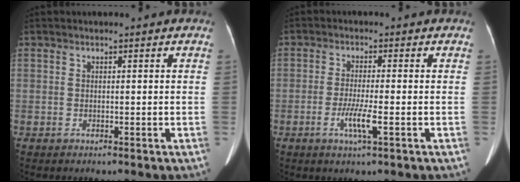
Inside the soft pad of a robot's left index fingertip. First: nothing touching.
{"total": 4.2, "force": [-1.5, 0.1, 3.9], "torque": [-0.081, -0.008, -0.026]}